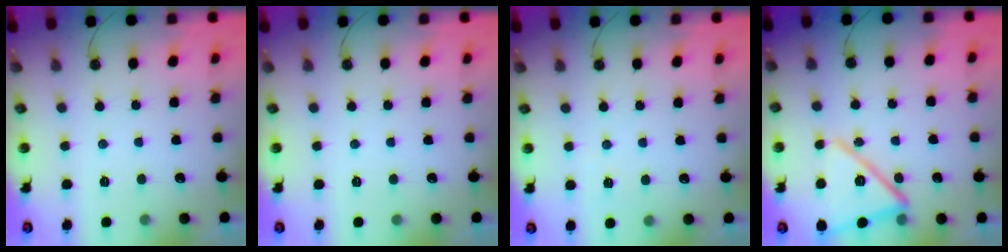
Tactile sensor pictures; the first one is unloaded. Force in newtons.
{"total": 0.0}
{"total": 2.8, "press": 2.7, "slide": 0.9}
{"total": 16.5, "press": 16.5, "slide": 1.2}